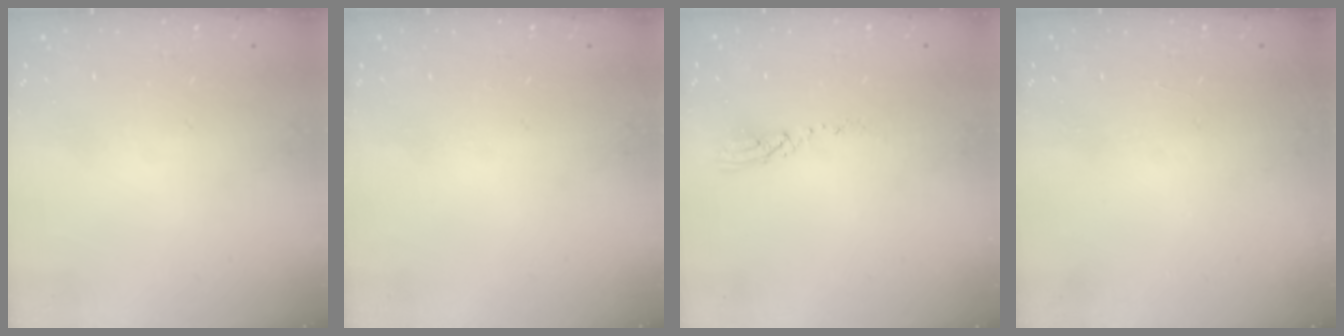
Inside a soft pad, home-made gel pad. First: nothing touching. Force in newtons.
{"total": 0.0}
{"total": 3.8, "press": 3.8, "slide": 0.2}
{"total": 1.0, "press": 0.1, "slide": 1.0}